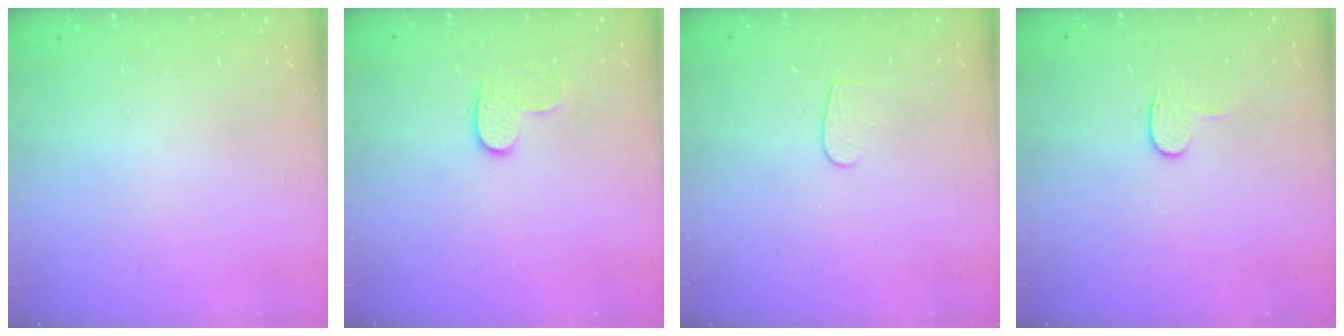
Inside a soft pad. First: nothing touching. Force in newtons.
{"total": 3.6, "press": 3.6, "slide": 0.3}
{"total": 4.3, "press": 4.3, "slide": 0.5}
{"total": 3.8, "press": 3.8, "slide": 0.3}